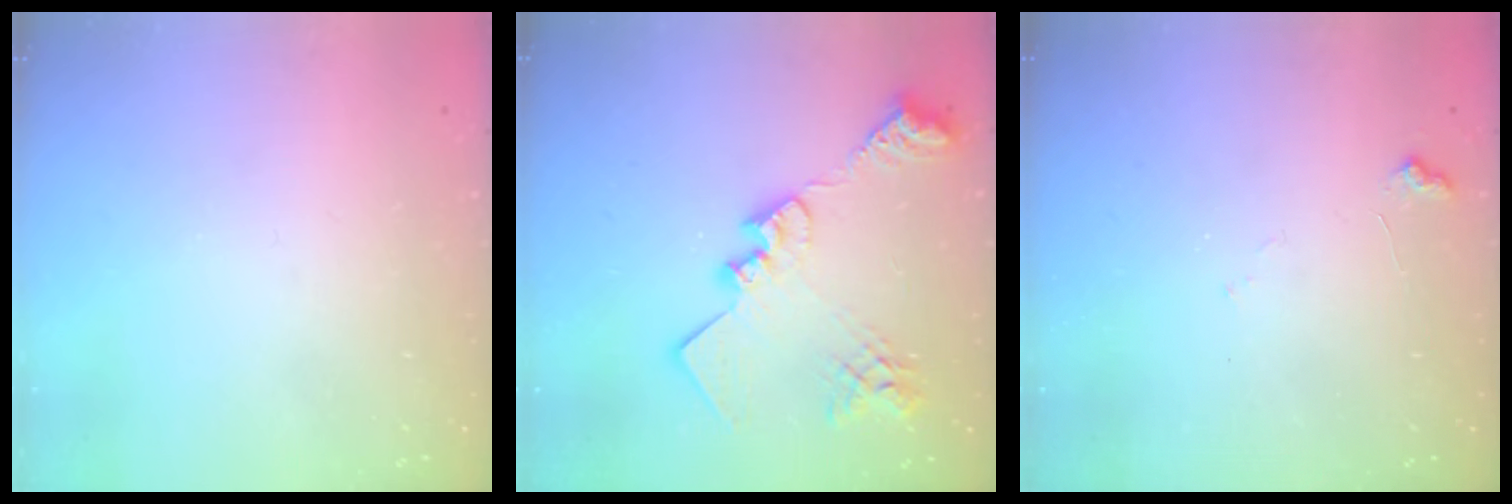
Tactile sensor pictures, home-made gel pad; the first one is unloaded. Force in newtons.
{"total": 21.9, "press": 21.8, "slide": 2.0}
{"total": 6.2, "press": 6.2, "slide": 0.8}